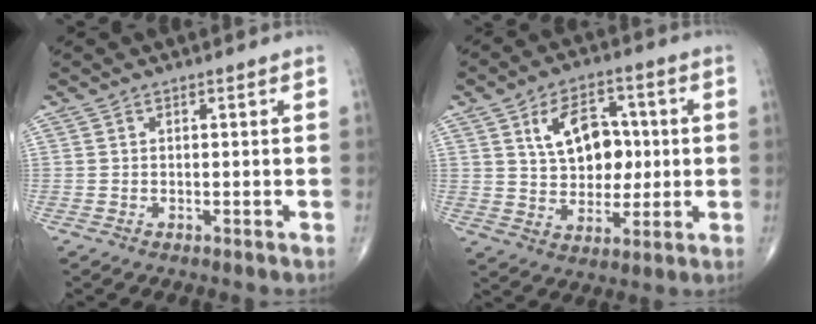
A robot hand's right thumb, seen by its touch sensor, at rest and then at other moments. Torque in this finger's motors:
{"motor_torque": [1.18, 2.67, 0.21, 0.09, 0.05]}